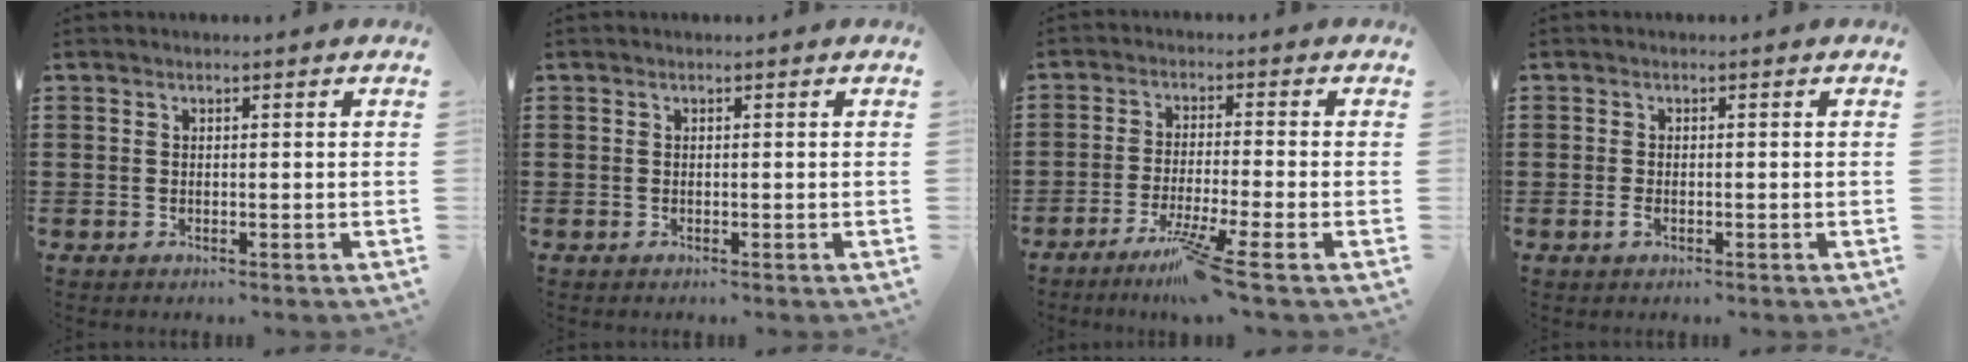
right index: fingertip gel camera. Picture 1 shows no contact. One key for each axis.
{"total": 0.0}
{"total": 6.7, "fx": -4.5, "fy": -0.9, "fz": 4.9, "tx": -0.098, "ty": -0.023, "tz": -0.085}
{"total": 1.1, "fx": -0.5, "fy": 0.5, "fz": 0.8, "tx": -0.026, "ty": -0.004, "tz": -0.010}